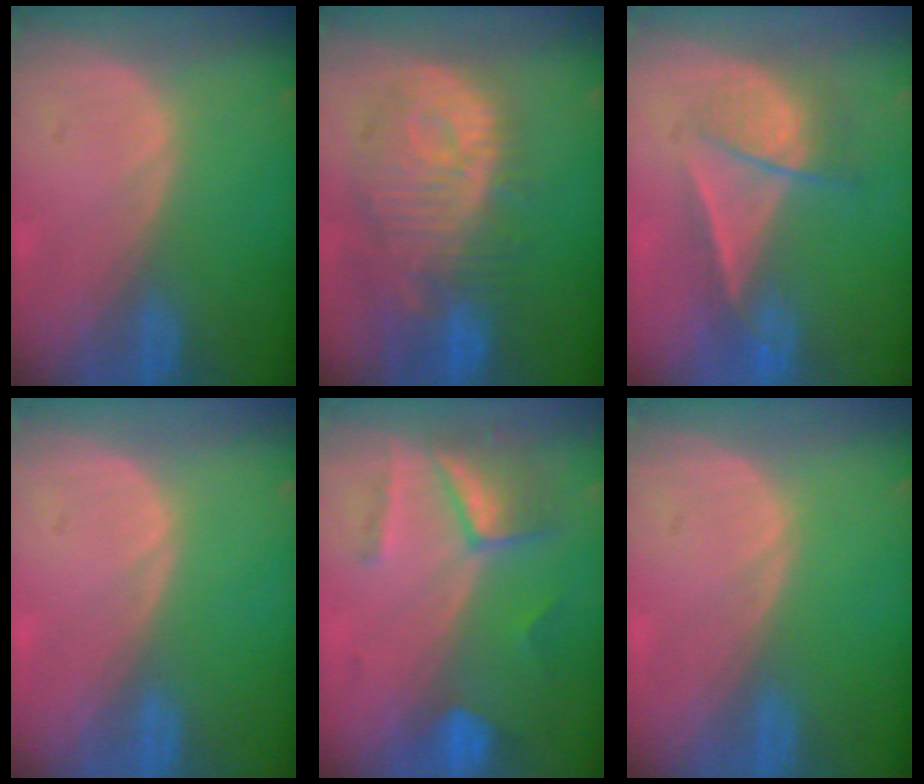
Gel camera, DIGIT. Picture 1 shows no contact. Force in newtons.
{"total": 12.3, "press": 11.0, "slide": 5.4}
{"total": 7.1, "press": 6.1, "slide": 3.6}
{"total": 0.0}
{"total": 7.3, "press": 6.5, "slide": 3.4}
{"total": 0.0}